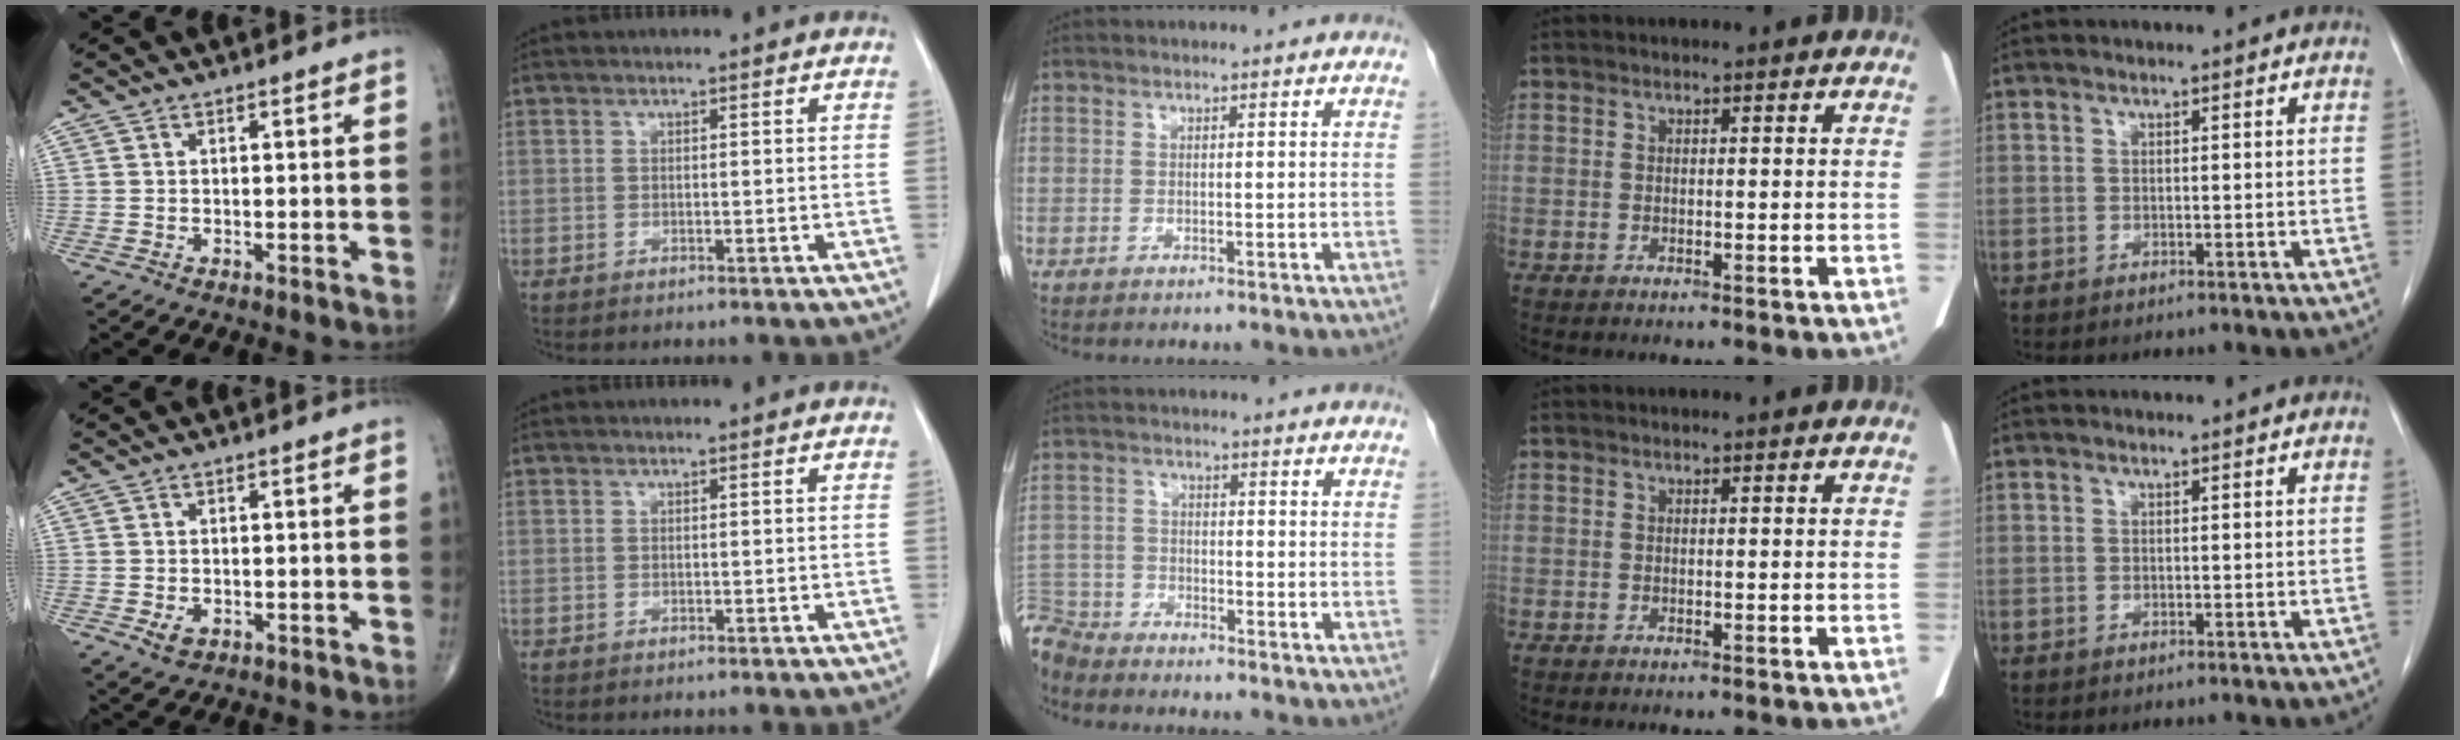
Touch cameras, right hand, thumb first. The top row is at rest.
{"thumb": {"total": 2.5, "force": [-0.8, 1.8, 1.6], "torque": [-0.023, -0.002, -0.007]}, "middle": {"total": 6.3, "force": [-6.2, 1.4, 0.1], "torque": [-0.004, -0.005, -0.123]}}